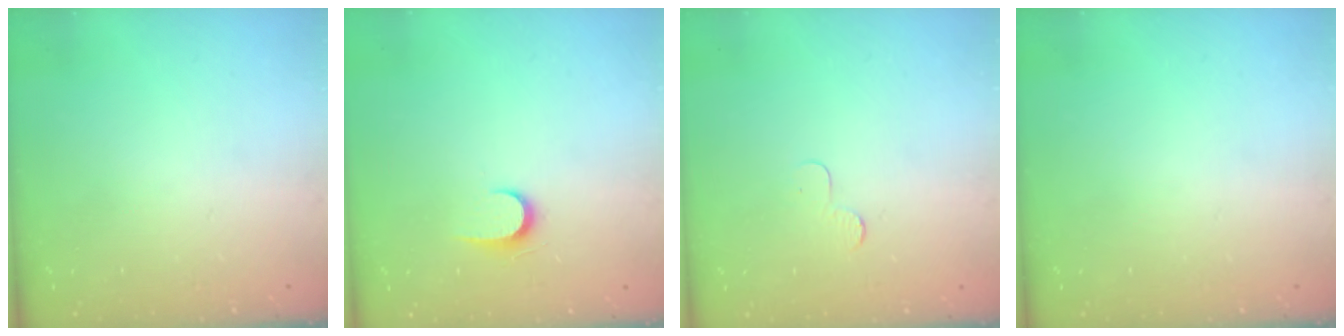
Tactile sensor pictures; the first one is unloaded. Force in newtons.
{"total": 6.1, "press": 6.1, "slide": 0.6}
{"total": 3.7, "press": 3.7, "slide": 0.4}
{"total": 0.0}